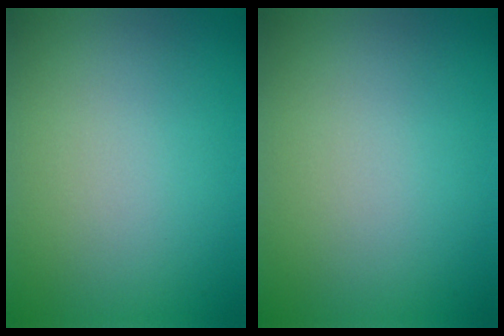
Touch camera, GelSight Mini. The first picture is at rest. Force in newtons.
{"total": 0.0}